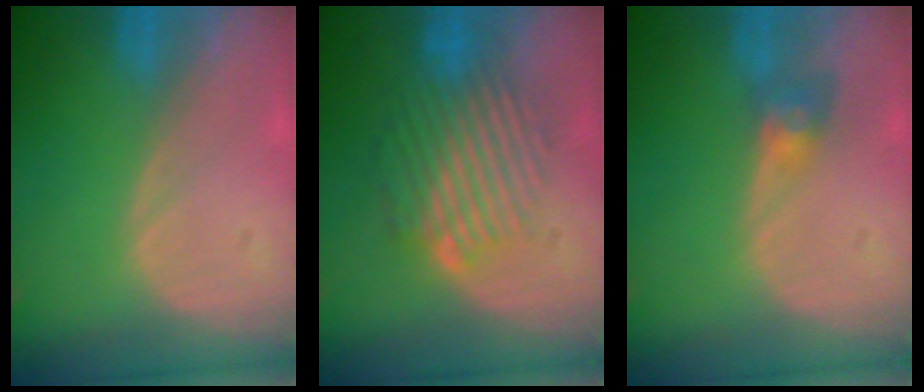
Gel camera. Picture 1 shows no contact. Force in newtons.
{"total": 9.1, "press": 8.1, "slide": 4.3}
{"total": 3.2, "press": 2.7, "slide": 1.6}